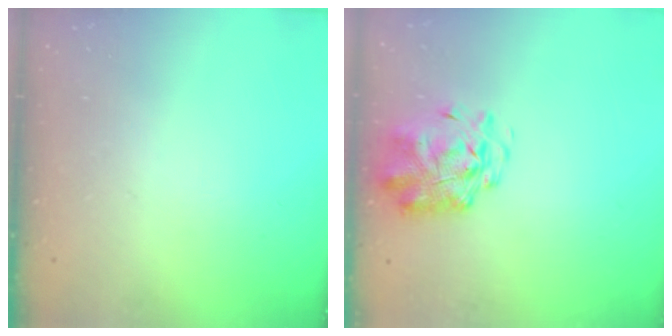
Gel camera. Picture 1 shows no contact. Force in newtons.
{"total": 2.9, "press": 2.8, "slide": 0.7}